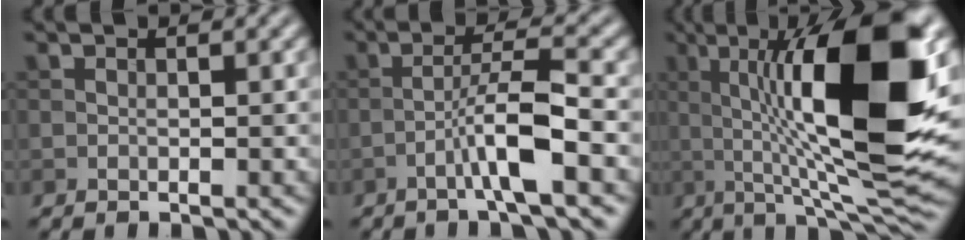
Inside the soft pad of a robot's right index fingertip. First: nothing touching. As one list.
[{"total": 4.8, "force": [-2.1, 0.3, 4.2], "torque": [-0.075, 0.020, -0.047]}, {"total": 14.8, "force": [2.5, 3.6, 14.2], "torque": [-0.209, 0.005, 0.035]}]